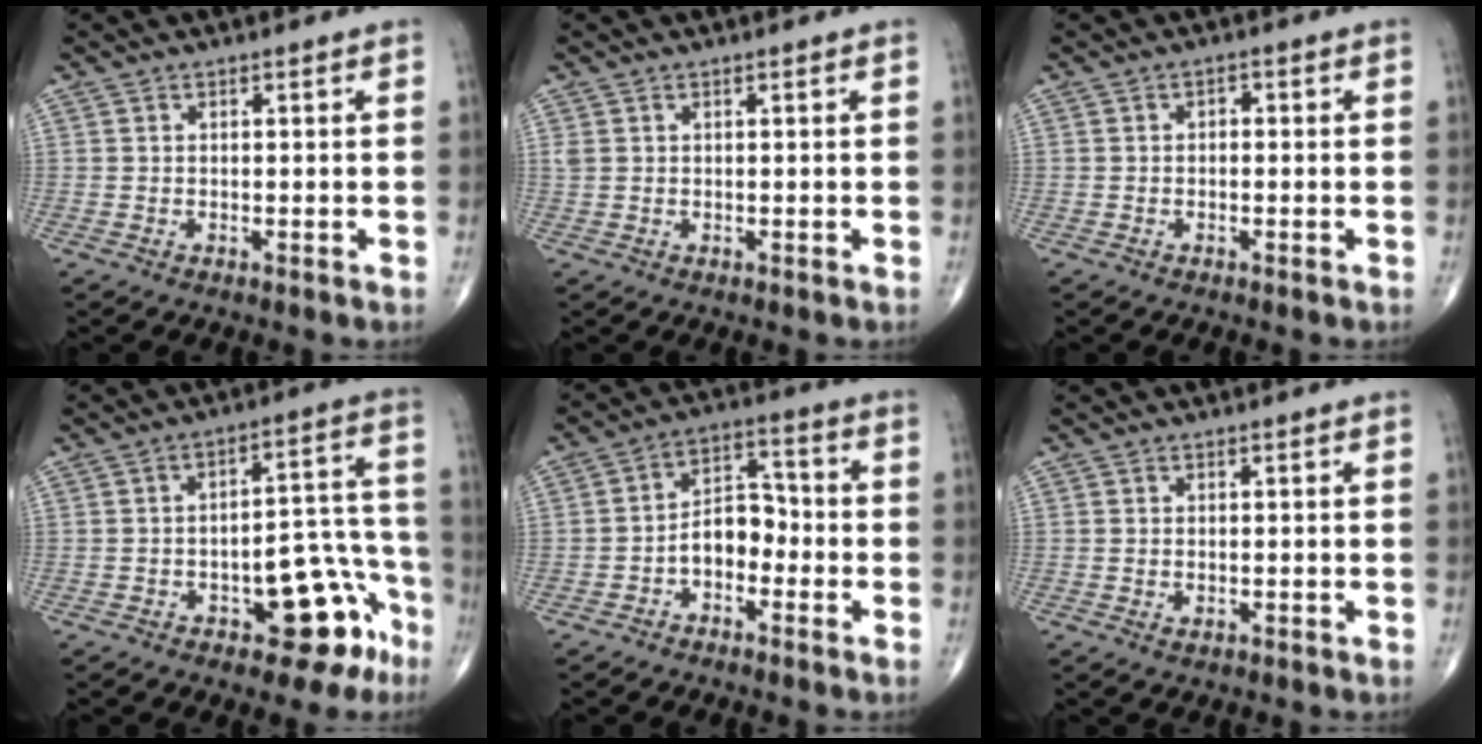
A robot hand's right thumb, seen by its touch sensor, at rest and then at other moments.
{"total": 0.9, "force": [0.4, 0.6, 0.6], "torque": [-0.013, 0.008, 0.011]}
{"total": 1.0, "force": [-0.1, 0.7, 0.6], "torque": [0.000, 0.004, -0.008]}
{"total": 13.6, "force": [-6.9, 6.4, 9.9], "torque": [-0.078, 0.065, -0.087]}
{"total": 7.3, "force": [-2.6, 4.8, 4.9], "torque": [-0.059, 0.039, -0.056]}
{"total": 1.2, "force": [-0.3, 0.8, 0.9], "torque": [-0.019, 0.003, -0.003]}